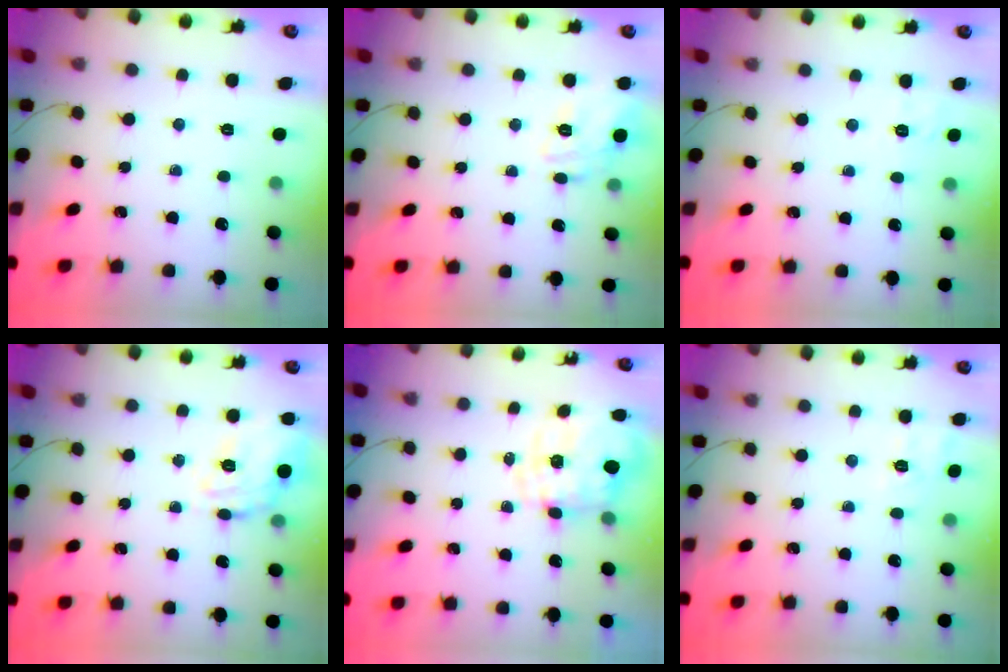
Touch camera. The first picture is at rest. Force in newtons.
{"total": 12.4, "press": 12.4, "slide": 0.9}
{"total": 1.9, "press": 0.8, "slide": 1.7}
{"total": 16.4, "press": 16.4, "slide": 0.5}
{"total": 2.2, "press": 1.8, "slide": 1.3}
{"total": 7.2, "press": 6.9, "slide": 2.2}